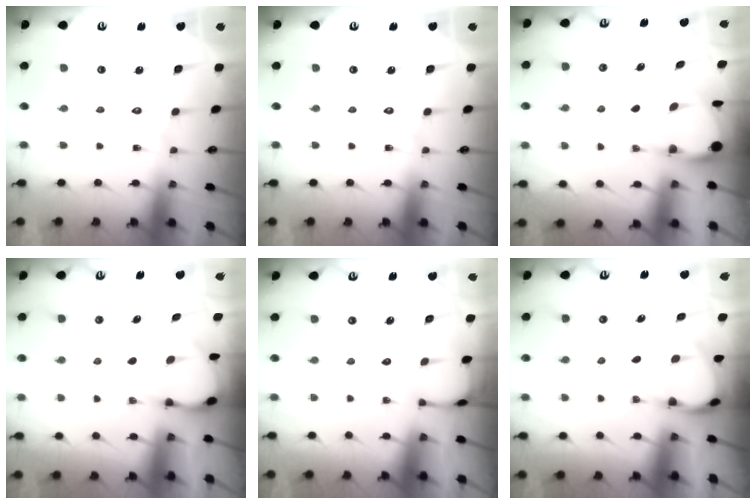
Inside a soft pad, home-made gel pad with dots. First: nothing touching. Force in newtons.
{"total": 0.0}
{"total": 3.9, "press": 3.9, "slide": 0.4}
{"total": 3.1, "press": 3.1, "slide": 0.4}
{"total": 1.8, "press": 1.8, "slide": 0.2}
{"total": 3.8, "press": 3.8, "slide": 0.4}